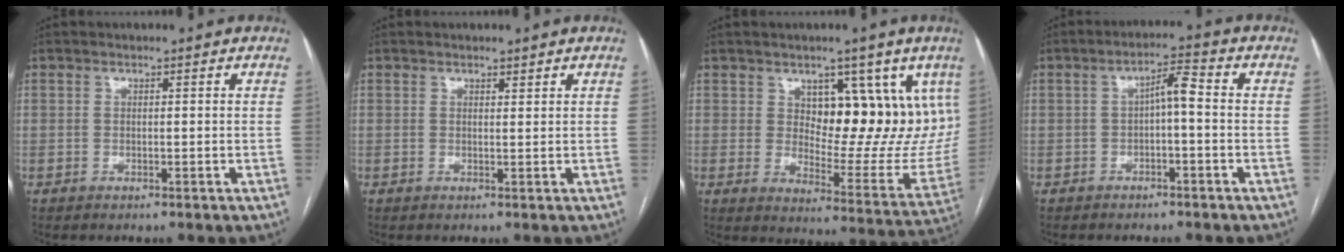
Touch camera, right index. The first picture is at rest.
{"total": 1.1, "force": [1.0, 0.3, 0.5], "torque": [-0.010, 0.000, 0.016]}
{"total": 15.2, "force": [6.5, 7.4, 11.6], "torque": [-0.133, -0.006, 0.104]}
{"total": 4.0, "force": [-0.3, 0.8, 3.9], "torque": [-0.065, 0.019, -0.005]}